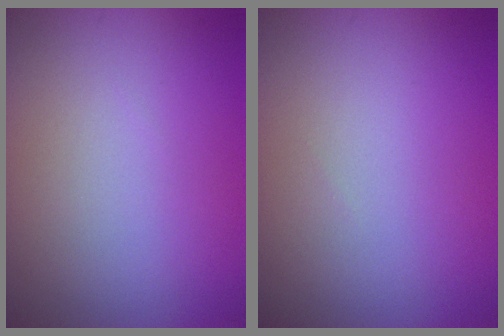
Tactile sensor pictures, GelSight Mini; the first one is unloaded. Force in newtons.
{"total": 0.0}